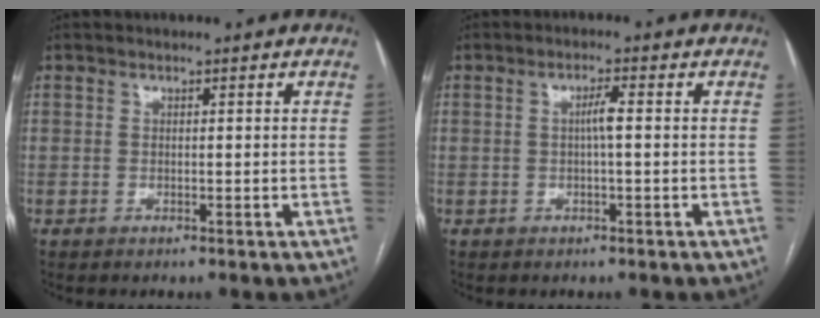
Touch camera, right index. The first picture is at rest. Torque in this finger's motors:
{"motor_torque": [0.15, -0.03, 0.08, 0.06]}